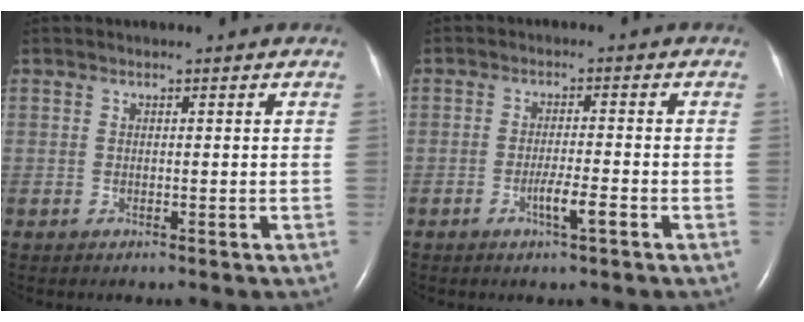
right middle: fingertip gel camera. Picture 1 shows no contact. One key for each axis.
{"total": 3.3, "fx": -1.7, "fy": -0.1, "fz": 2.9, "tx": -0.054, "ty": -0.003, "tz": -0.030}